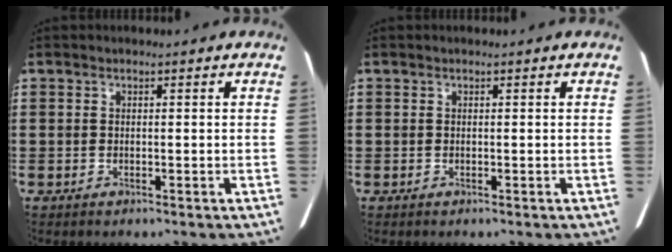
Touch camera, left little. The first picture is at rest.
{"total": 0.0}